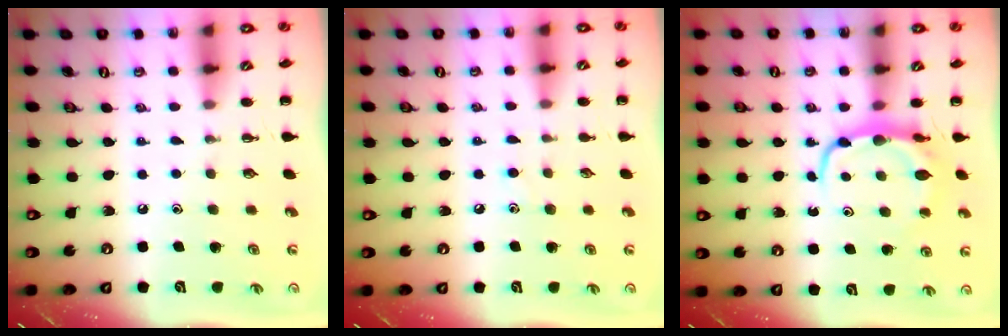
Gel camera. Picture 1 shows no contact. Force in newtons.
{"total": 4.2, "press": 4.0, "slide": 1.3}
{"total": 6.9, "press": 6.9, "slide": 1.0}